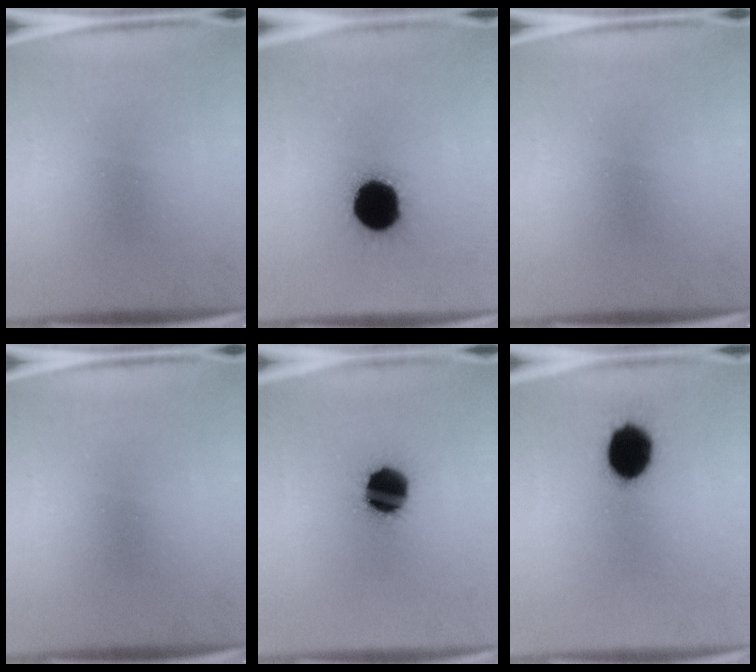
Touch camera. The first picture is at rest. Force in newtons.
{"total": 18.6}
{"total": 0.0}
{"total": 0.0}
{"total": 13.4}
{"total": 12.2}